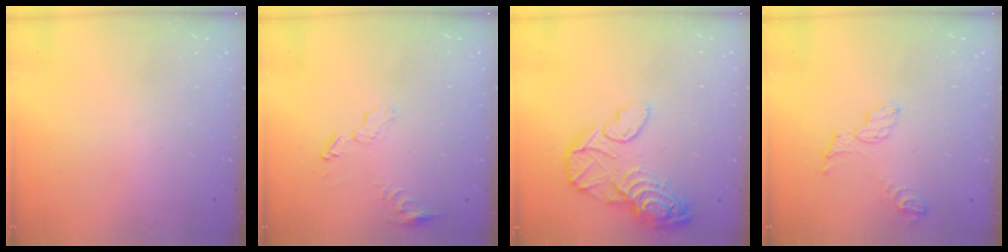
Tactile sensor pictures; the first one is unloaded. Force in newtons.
{"total": 6.6, "press": 6.6, "slide": 0.3}
{"total": 23.3, "press": 20.1, "slide": 11.9}
{"total": 6.4, "press": 6.4, "slide": 0.5}